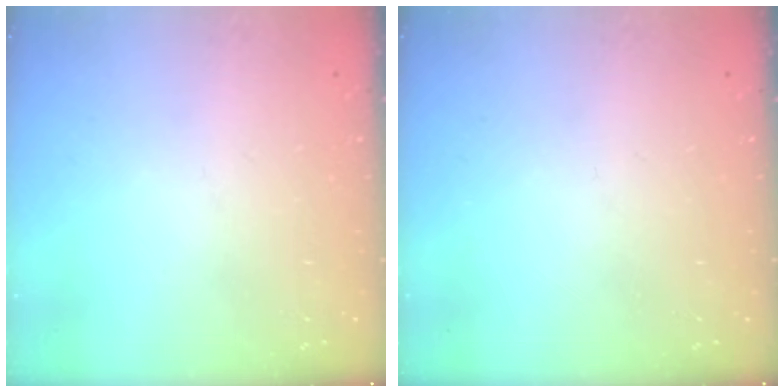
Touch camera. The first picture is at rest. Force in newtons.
{"total": 0.0}